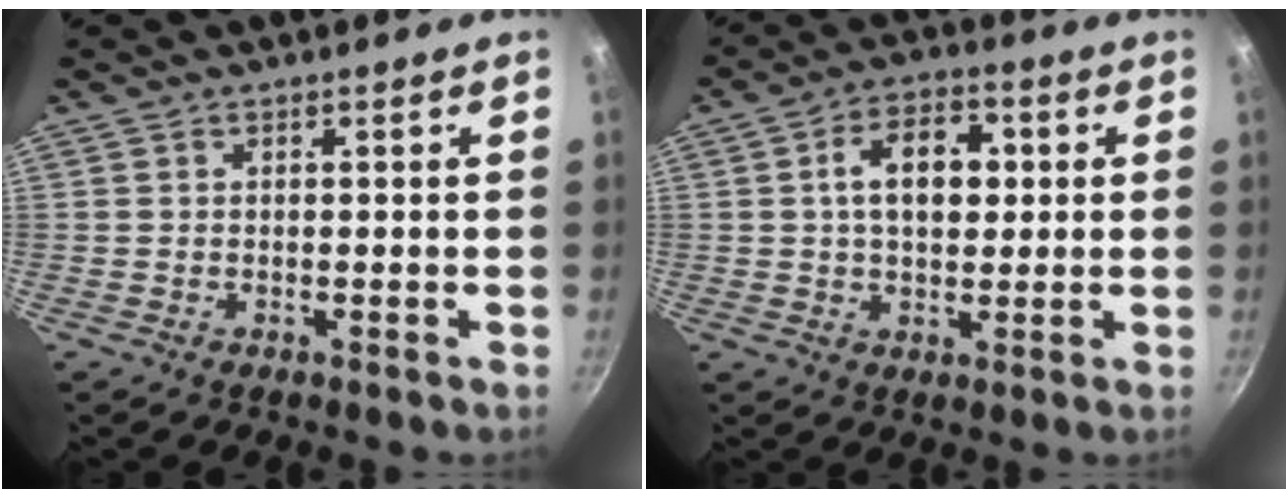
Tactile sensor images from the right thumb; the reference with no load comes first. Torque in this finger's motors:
{"motor_torque": [-0.16, 0.30, 1.05, -0.16, 0.07]}